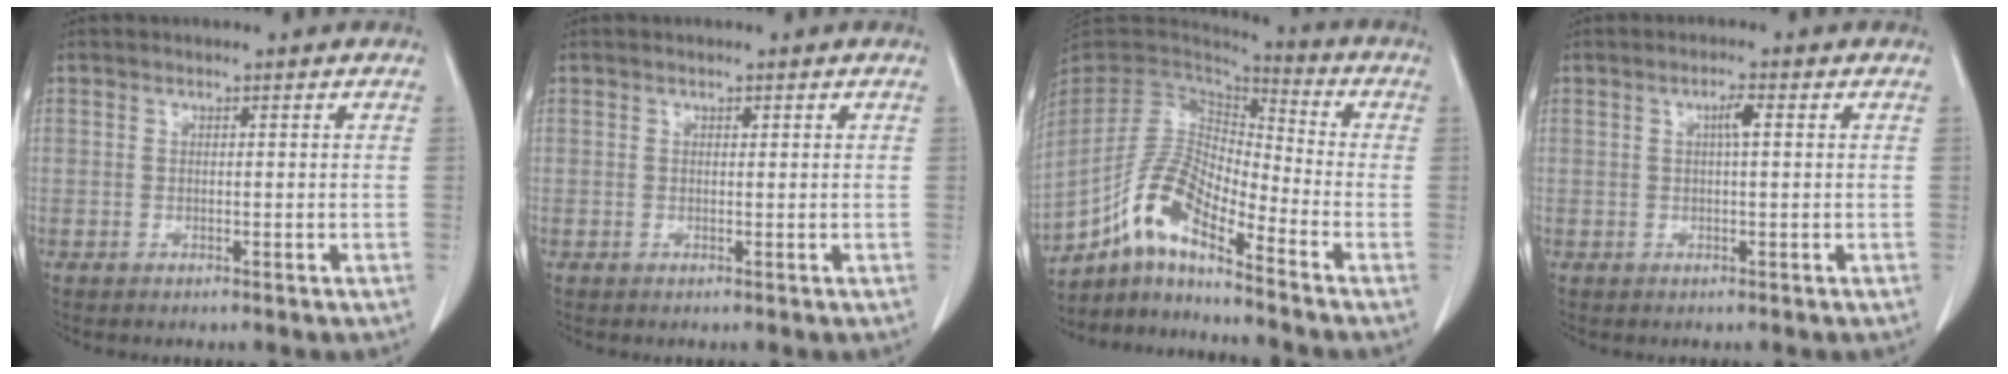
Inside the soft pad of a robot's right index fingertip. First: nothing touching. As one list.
[{"total": 0.0}, {"total": 11.5, "force": [-7.5, 2.6, 8.4], "torque": [-0.176, 0.021, -0.143]}, {"total": 2.0, "force": [0.5, 0.3, 1.9], "torque": [-0.034, 0.004, 0.007]}]